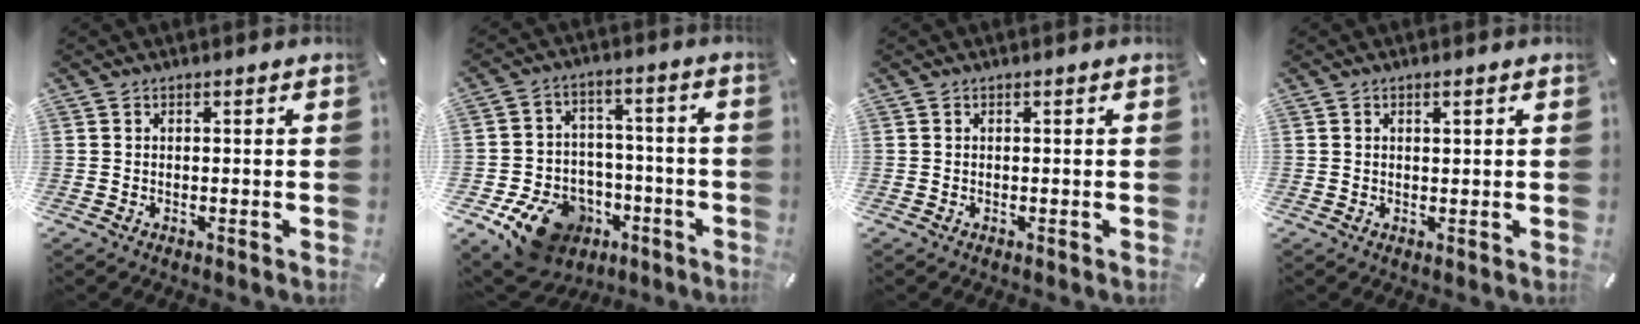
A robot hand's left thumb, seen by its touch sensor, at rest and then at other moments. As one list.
[{"total": 14.3, "force": [-8.1, 10.1, 6.1], "torque": [-0.090, 0.058, -0.129]}, {"total": 0.0}, {"total": 0.9, "force": [0.5, 0.2, 0.8], "torque": [-0.016, 0.000, 0.008]}]